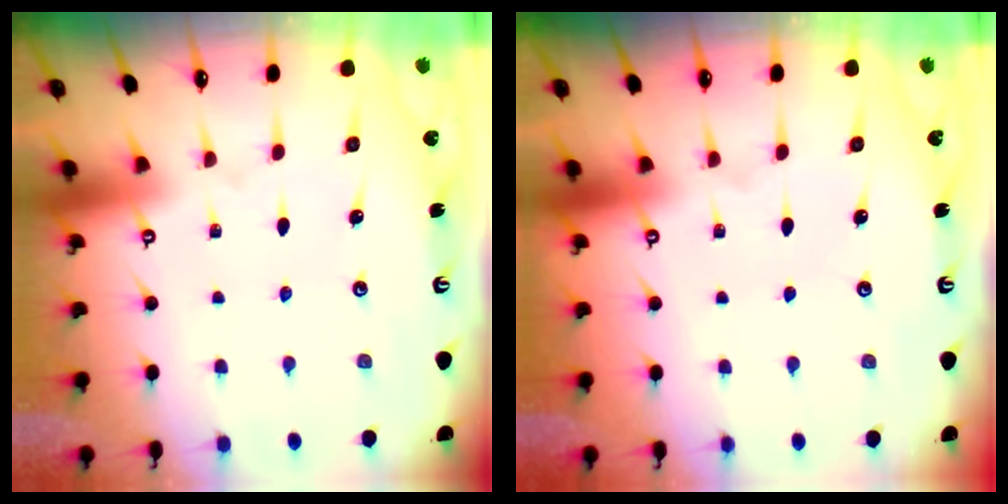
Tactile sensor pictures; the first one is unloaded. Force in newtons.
{"total": 0.0}